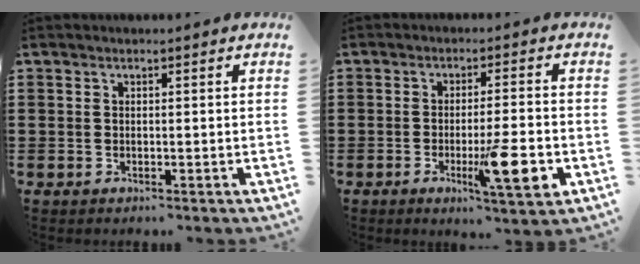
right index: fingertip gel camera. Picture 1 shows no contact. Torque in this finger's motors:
{"motor_torque": [1.97, -0.17, 0.43, 0.21]}